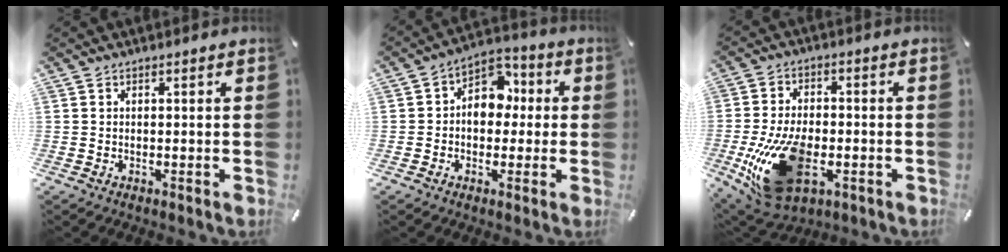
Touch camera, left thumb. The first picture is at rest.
{"total": 8.0, "force": [-0.5, 6.8, 4.2], "torque": [-0.056, 0.006, -0.013]}
{"total": 19.3, "force": [-5.1, 11.5, 14.6], "torque": [-0.276, 0.004, -0.076]}